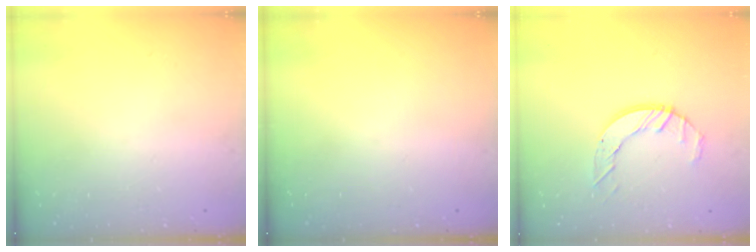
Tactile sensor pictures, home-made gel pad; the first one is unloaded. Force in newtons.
{"total": 0.0}
{"total": 5.8, "press": 5.8, "slide": 0.4}